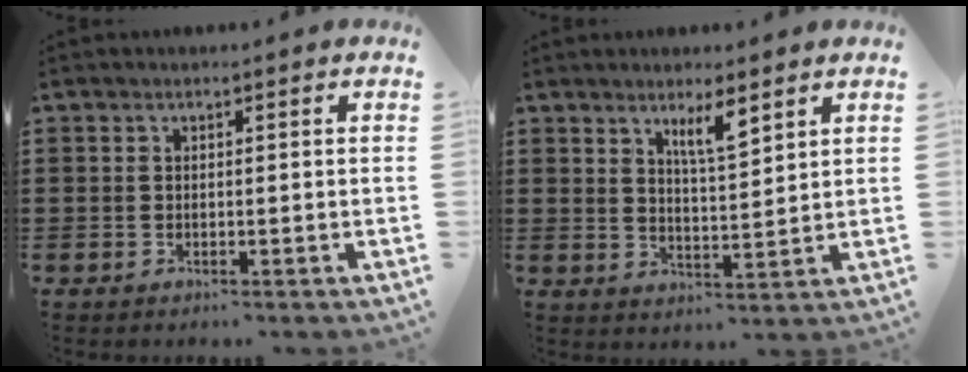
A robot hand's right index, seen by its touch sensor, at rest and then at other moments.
{"total": 4.5, "force": [3.2, 0.9, 3.0], "torque": [-0.050, -0.003, 0.052]}